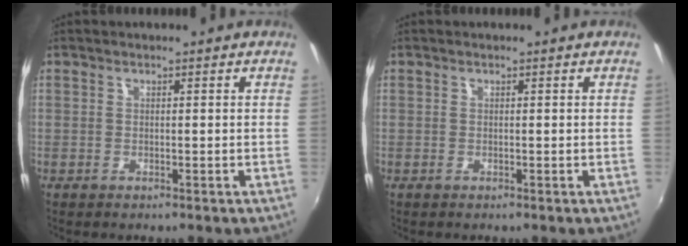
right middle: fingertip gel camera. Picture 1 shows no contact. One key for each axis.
{"total": 0.0}